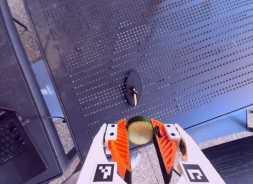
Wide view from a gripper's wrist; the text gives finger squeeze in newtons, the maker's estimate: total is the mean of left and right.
{"total": 10.6, "left": 10.0, "right": 11.2}